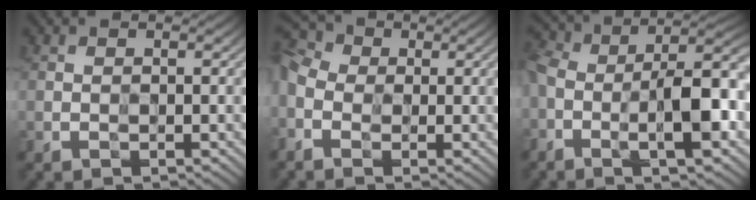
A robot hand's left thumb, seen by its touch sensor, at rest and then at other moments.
{"total": 6.2, "force": [-1.2, 4.7, 3.8], "torque": [-0.106, 0.005, -0.036]}
{"total": 11.7, "force": [-3.3, 4.8, 10.1], "torque": [-0.186, 0.004, -0.058]}